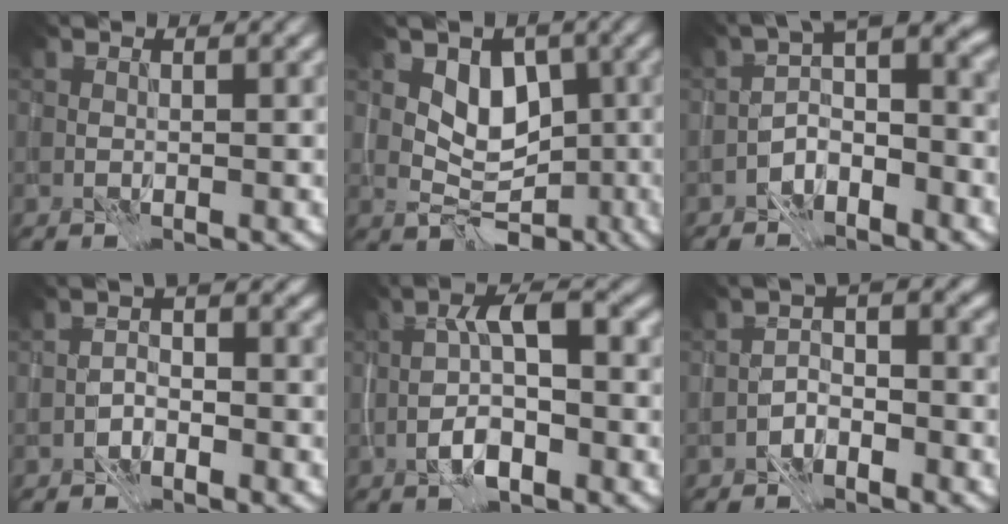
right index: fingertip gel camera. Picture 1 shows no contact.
{"total": 5.0, "force": [0.4, 4.0, 3.0], "torque": [-0.029, 0.002, 0.009]}
{"total": 4.2, "force": [-2.7, 2.0, 2.6], "torque": [-0.041, 0.011, -0.060]}
{"total": 1.5, "force": [-1.2, 0.6, 0.6], "torque": [-0.013, 0.008, -0.028]}
{"total": 4.3, "force": [-1.1, 1.5, 3.9], "torque": [-0.074, 0.013, -0.025]}
{"total": 2.7, "force": [-2.0, 1.2, 1.3], "torque": [-0.022, 0.009, -0.044]}